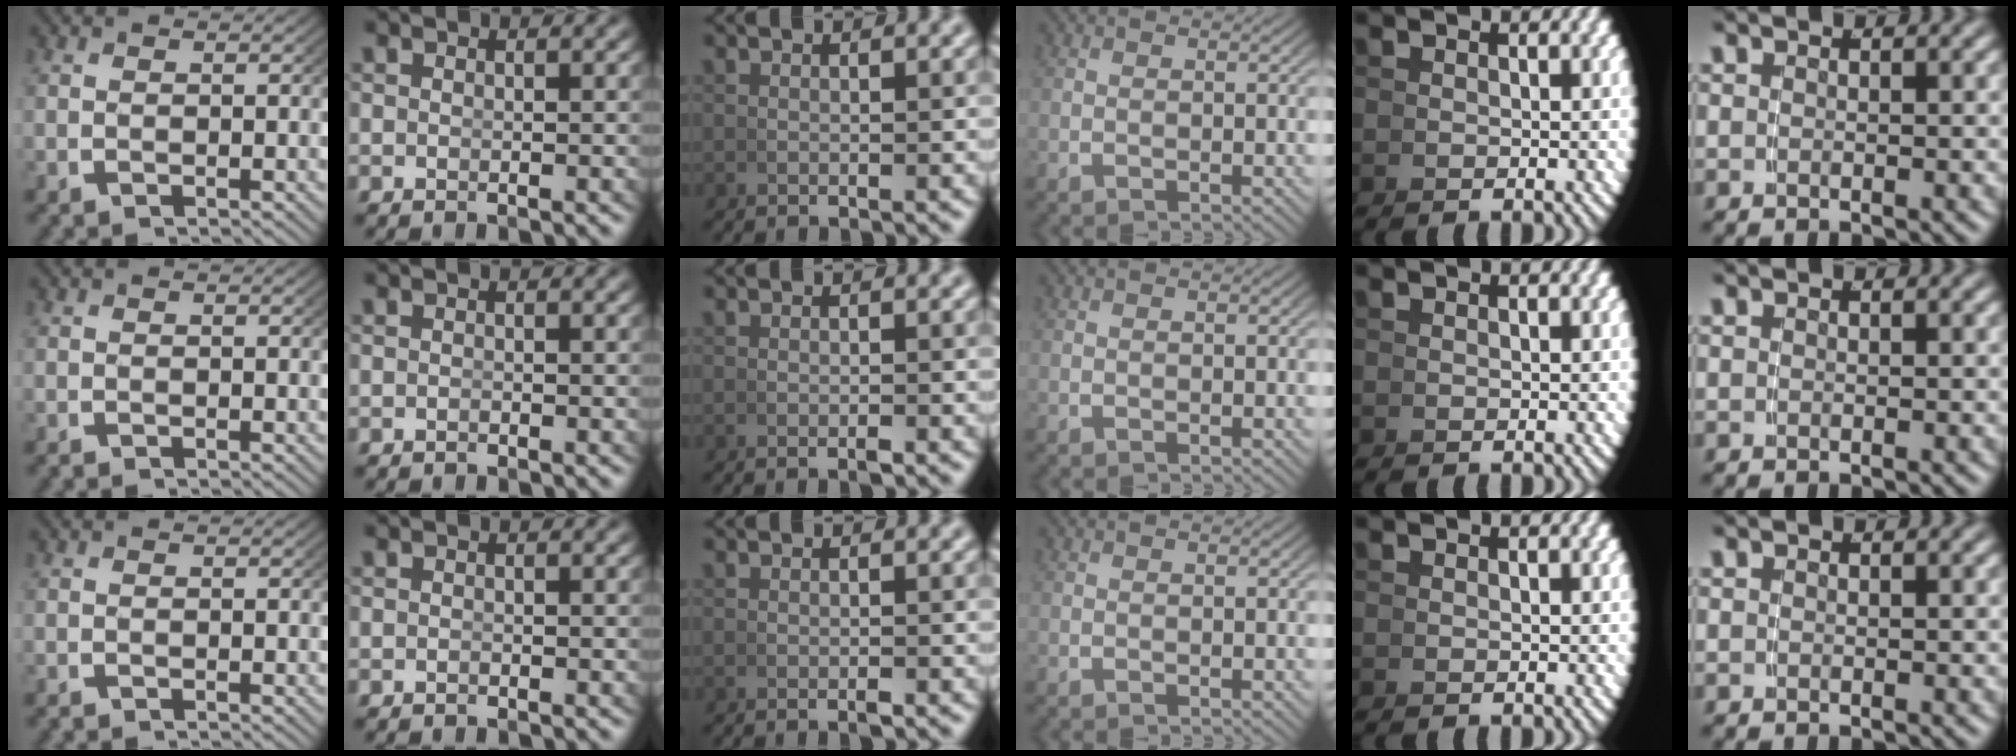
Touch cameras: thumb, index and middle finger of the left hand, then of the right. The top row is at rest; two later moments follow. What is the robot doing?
{"motion": "grasp_and_lifting", "object": "calculator"}